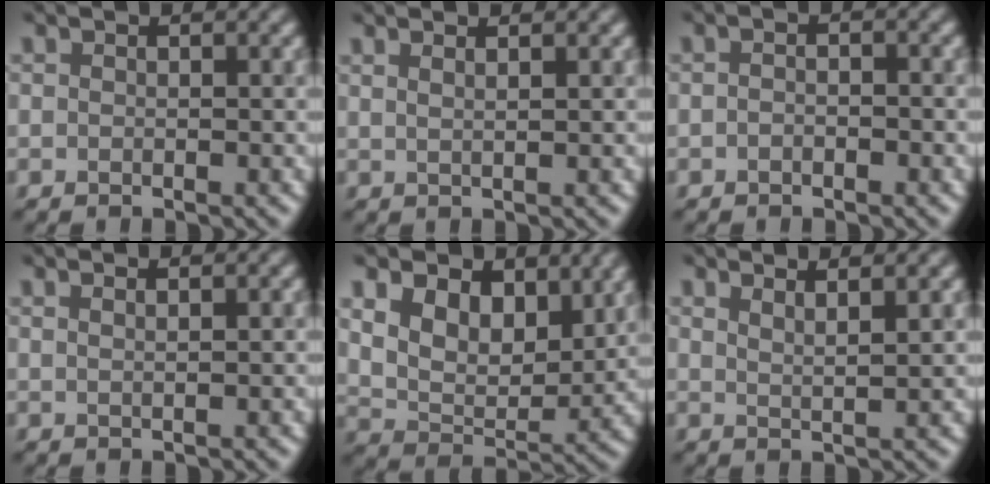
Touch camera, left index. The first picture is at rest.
{"total": 2.9, "force": [1.8, 1.3, 2.0], "torque": [-0.002, 0.013, -0.007]}
{"total": 1.3, "force": [-0.3, 0.6, 1.0], "torque": [-0.015, -0.003, -0.016]}
{"total": 2.2, "force": [1.4, 0.9, 1.4], "torque": [0.000, 0.006, -0.006]}
{"total": 6.9, "force": [3.6, 4.2, 4.1], "torque": [-0.087, -0.008, 0.052]}
{"total": 2.8, "force": [2.1, 0.7, 1.7], "torque": [-0.008, 0.013, 0.018]}